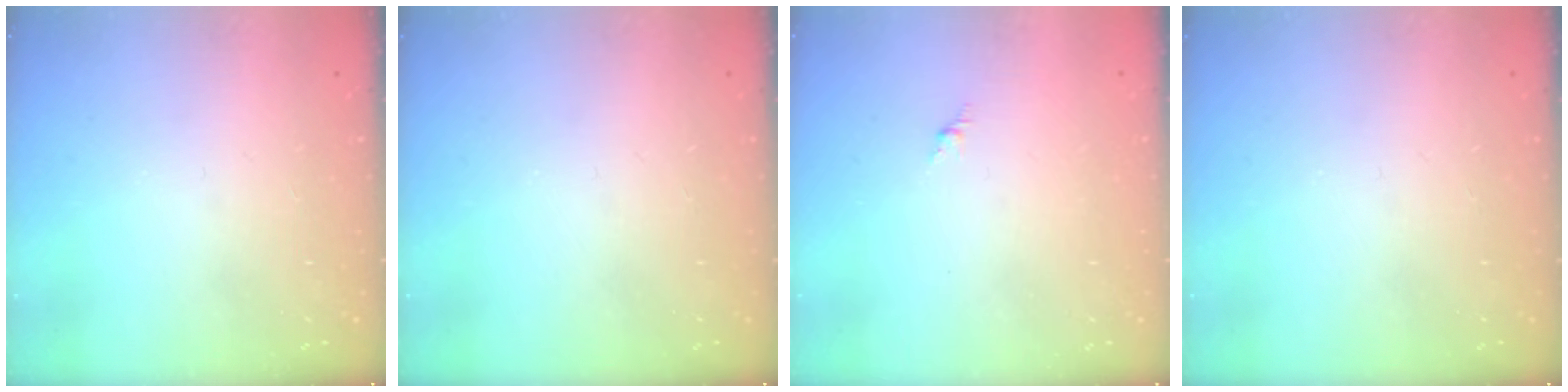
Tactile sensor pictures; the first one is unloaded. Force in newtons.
{"total": 0.0}
{"total": 0.0}
{"total": 0.0}